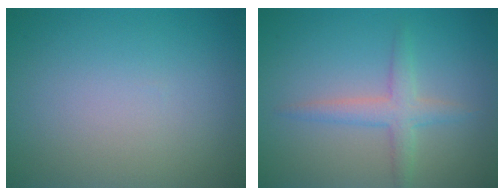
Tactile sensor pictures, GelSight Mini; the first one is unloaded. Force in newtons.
{"total": 2.4, "press": 2.4, "slide": 0.1}